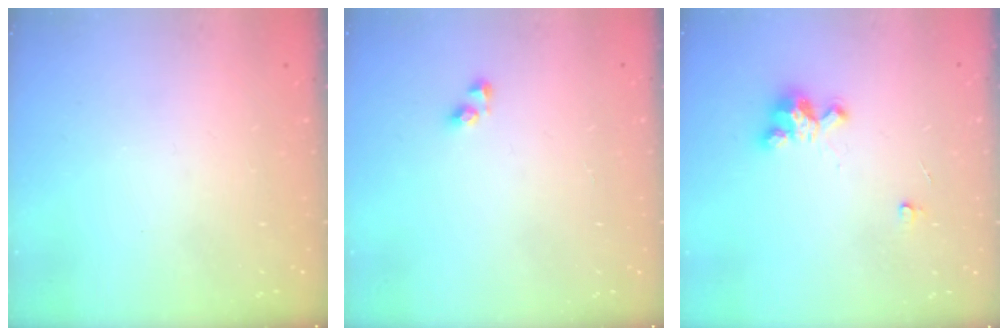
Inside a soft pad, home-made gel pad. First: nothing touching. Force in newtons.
{"total": 3.8, "press": 3.8, "slide": 0.1}
{"total": 6.0, "press": 6.0, "slide": 0.2}